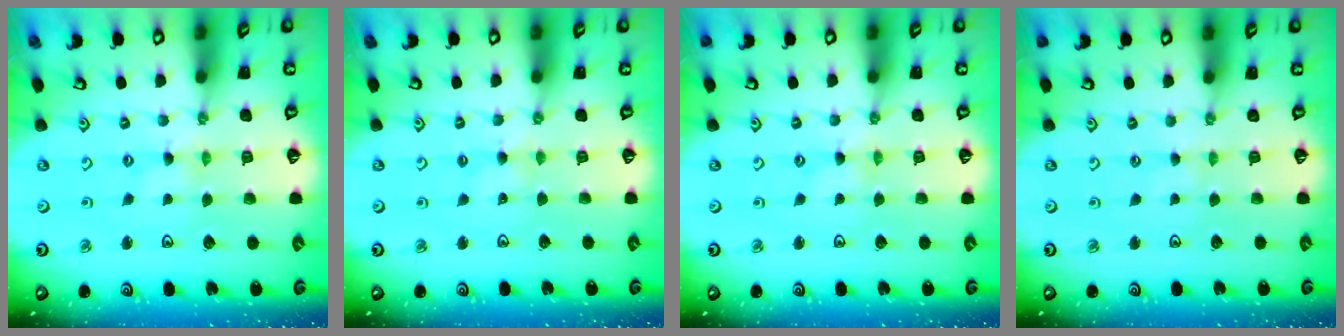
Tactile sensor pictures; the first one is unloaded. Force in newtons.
{"total": 1.9, "press": 1.9, "slide": 0.3}
{"total": 1.1, "press": 1.1, "slide": 0.2}
{"total": 0.0}